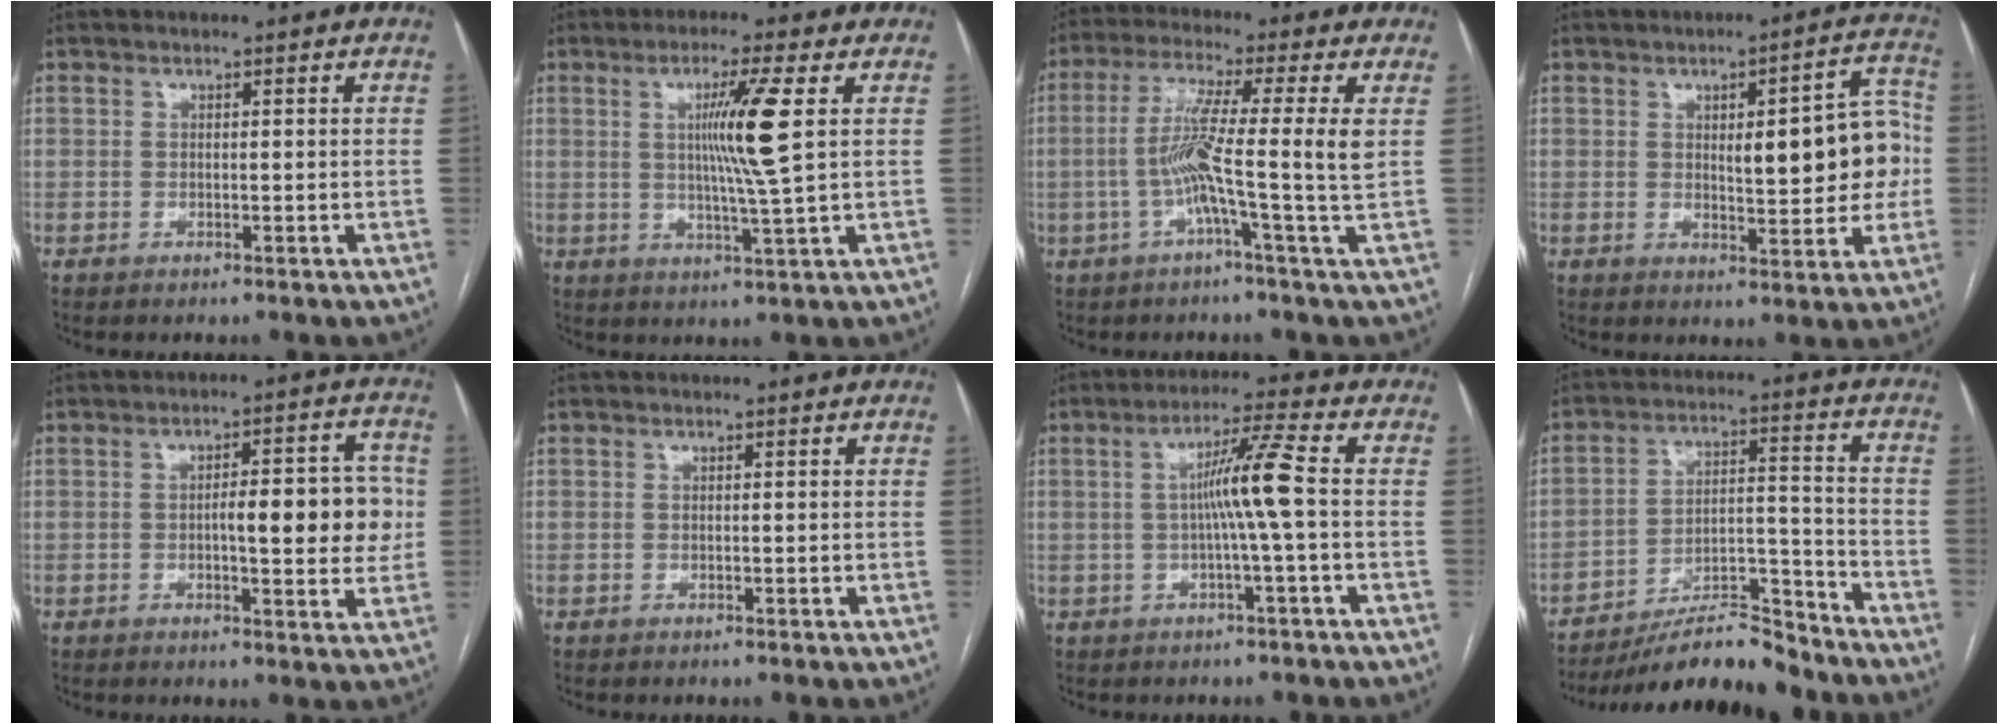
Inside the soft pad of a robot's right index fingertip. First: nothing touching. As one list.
[{"total": 8.3, "force": [1.8, -1.5, 8.0], "torque": [-0.144, -0.007, 0.038]}, {"total": 9.2, "force": [-0.5, -1.7, 9.0], "torque": [-0.175, 0.011, -0.014]}, {"total": 11.5, "force": [0.6, 3.5, 10.9], "torque": [-0.133, 0.024, 0.014]}, {"total": 9.6, "force": [-0.1, 2.7, 9.2], "torque": [-0.119, 0.020, 0.003]}, {"total": 0.0}, {"total": 6.9, "force": [-0.2, -1.2, 6.8], "torque": [-0.121, 0.012, -0.001]}, {"total": 14.4, "force": [-13.2, 2.2, 5.3], "torque": [-0.083, 0.031, -0.219]}]